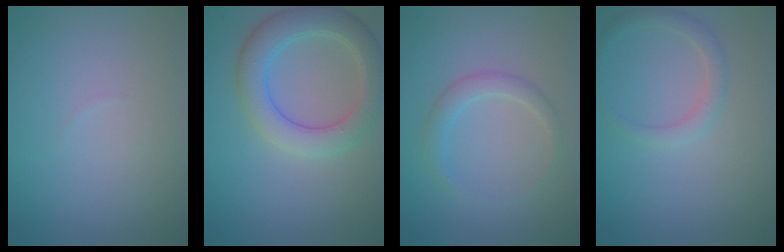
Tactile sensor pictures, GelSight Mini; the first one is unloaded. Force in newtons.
{"total": 5.1, "press": 5.1, "slide": 0.0}
{"total": 1.8, "press": 1.8, "slide": 0.0}
{"total": 1.7, "press": 1.7, "slide": 0.2}